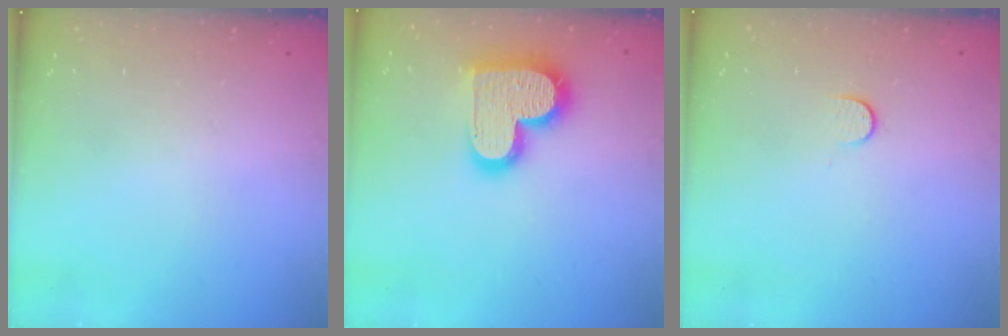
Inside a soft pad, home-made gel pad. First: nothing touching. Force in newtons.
{"total": 17.5, "press": 17.4, "slide": 1.3}
{"total": 5.0, "press": 5.0, "slide": 0.5}